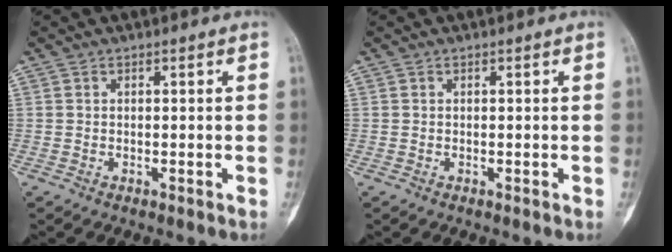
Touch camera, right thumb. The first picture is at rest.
{"total": 0.0}